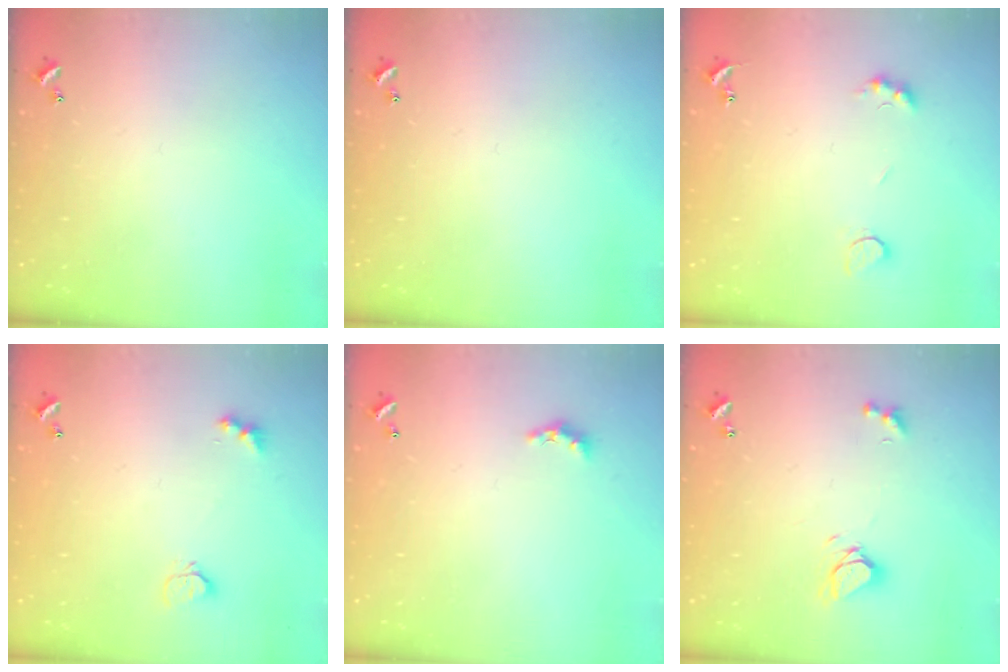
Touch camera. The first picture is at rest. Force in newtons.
{"total": 0.0}
{"total": 3.8, "press": 3.6, "slide": 1.0}
{"total": 3.7, "press": 3.7, "slide": 0.5}
{"total": 2.6, "press": 2.5, "slide": 0.6}
{"total": 6.1, "press": 6.0, "slide": 0.8}